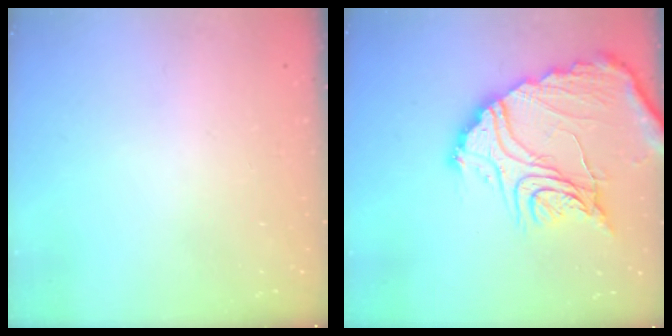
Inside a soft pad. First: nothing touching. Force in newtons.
{"total": 22.0, "press": 21.9, "slide": 2.1}